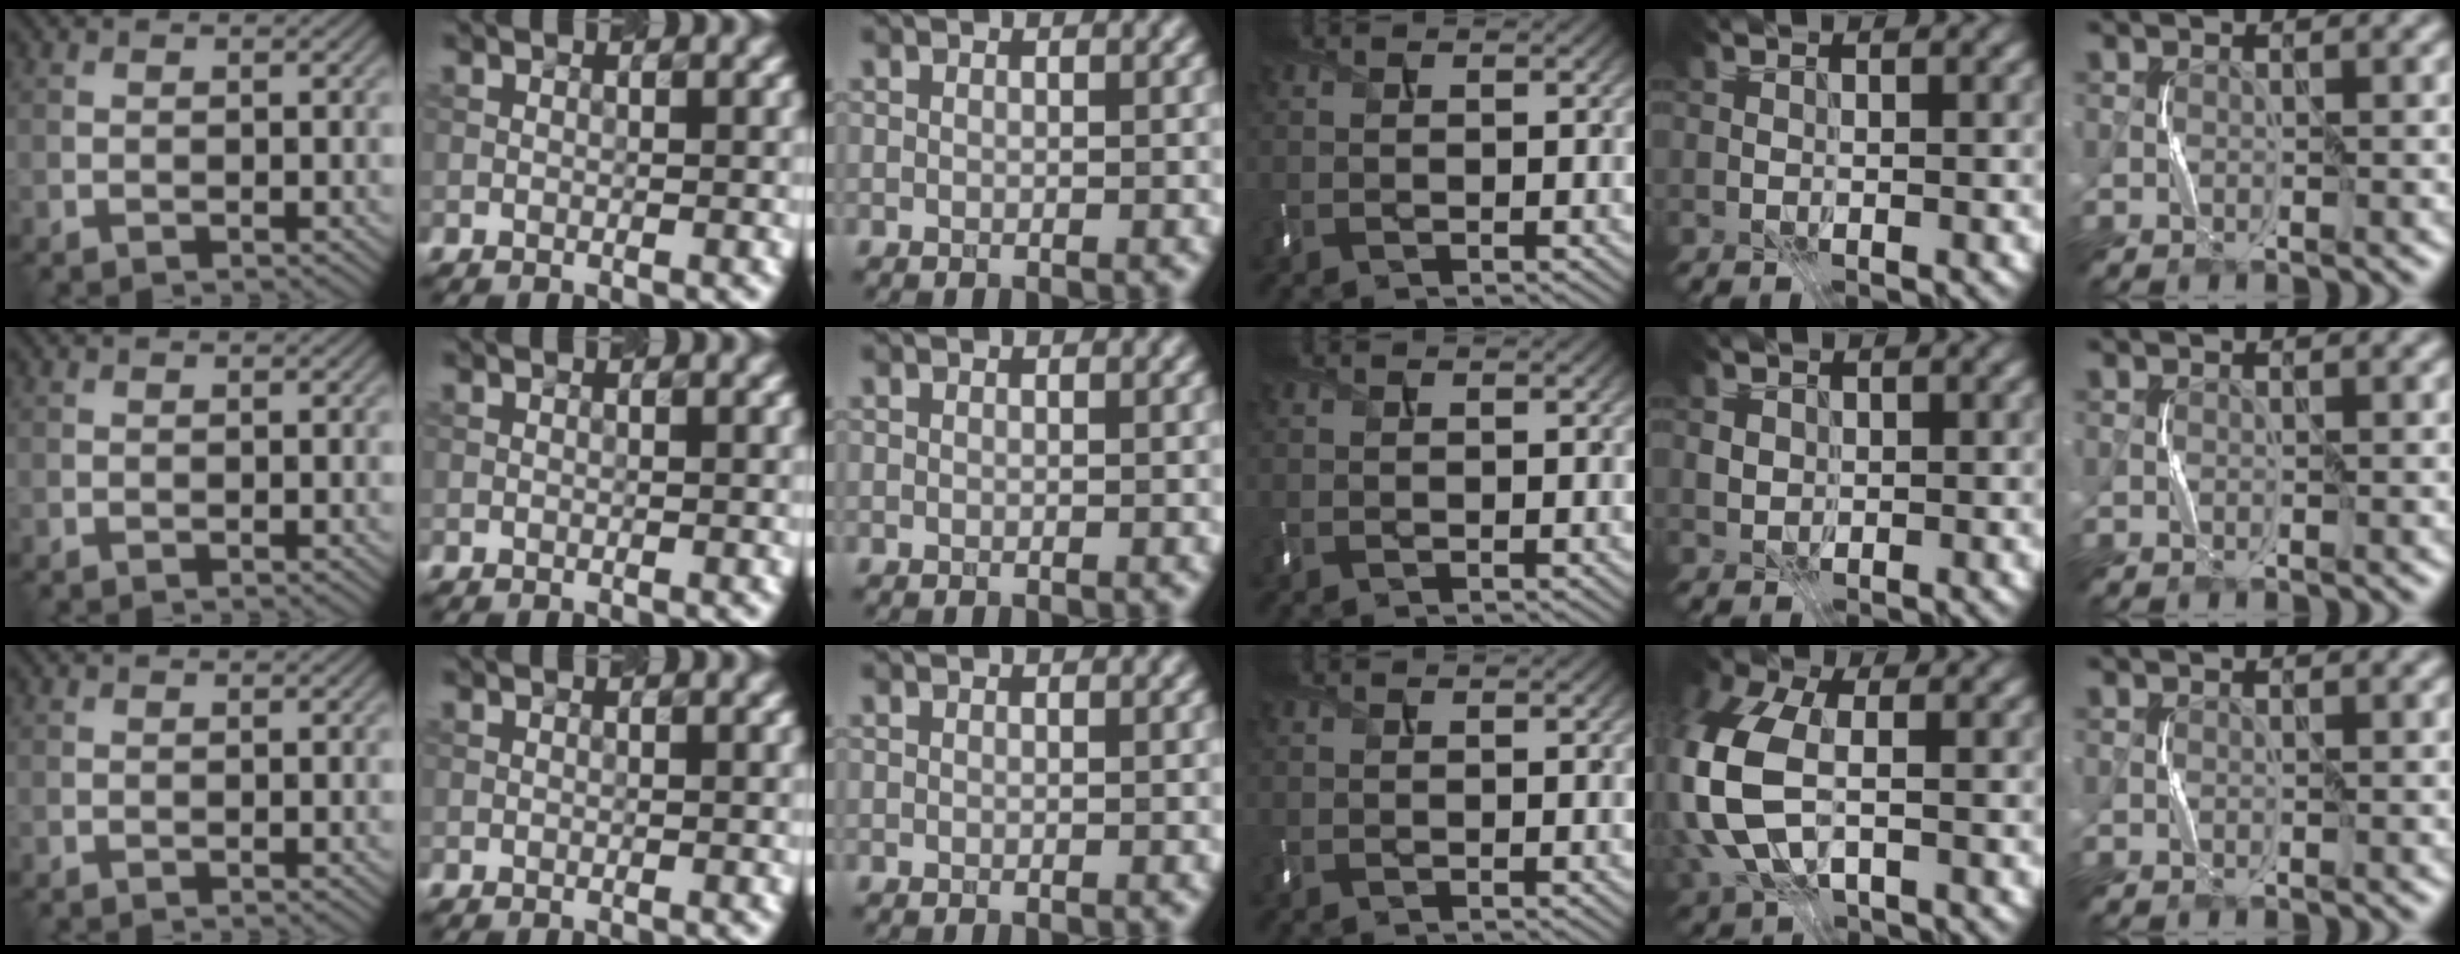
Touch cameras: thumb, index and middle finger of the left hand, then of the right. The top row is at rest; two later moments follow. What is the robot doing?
{"motion": "press", "object": "keyboard"}